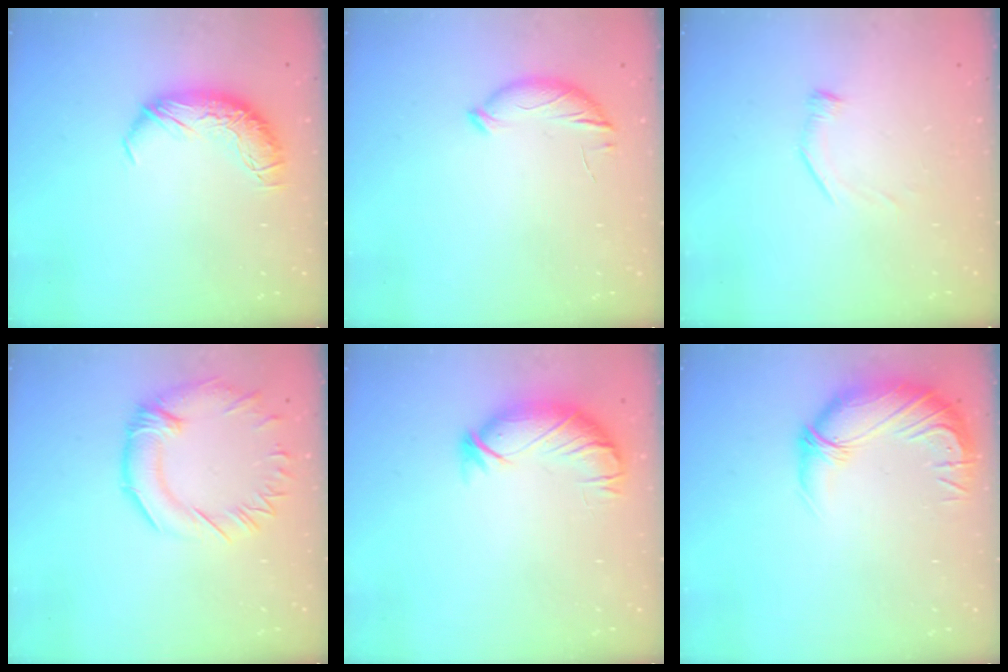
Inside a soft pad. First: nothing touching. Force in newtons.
{"total": 6.3, "press": 6.3, "slide": 0.2}
{"total": 6.4, "press": 6.3, "slide": 1.1}
{"total": 2.8, "press": 2.3, "slide": 1.5}
{"total": 3.7, "press": 3.1, "slide": 2.0}
{"total": 3.2, "press": 0.0, "slide": 3.2}